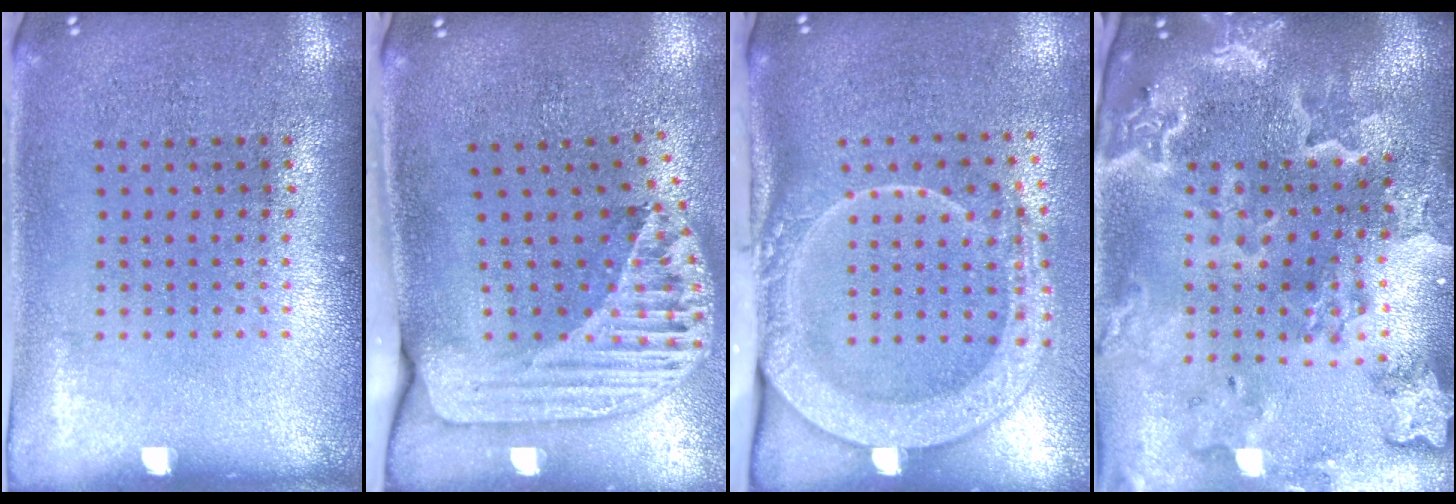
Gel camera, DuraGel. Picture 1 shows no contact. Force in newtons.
{"total": 2.6, "press": 1.8, "slide": 1.9}
{"total": 2.8, "press": 2.2, "slide": 1.8}
{"total": 4.2, "press": 3.4, "slide": 2.5}